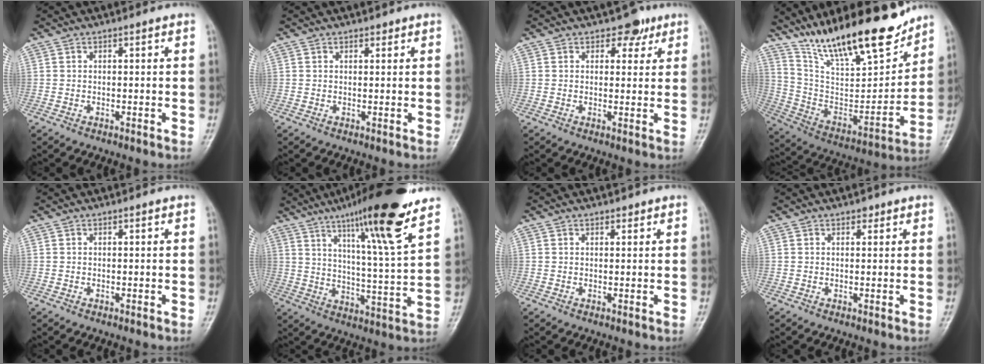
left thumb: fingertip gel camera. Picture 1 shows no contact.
{"total": 0.8, "force": [0.6, 0.4, 0.2], "torque": [0.002, -0.004, 0.007]}
{"total": 3.5, "force": [2.3, 2.3, 1.3], "torque": [0.007, -0.010, 0.030]}
{"total": 23.7, "force": [18.0, 6.6, 13.9], "torque": [-0.195, -0.087, 0.314]}
{"total": 0.0}
{"total": 19.3, "force": [12.4, 1.5, 14.8], "torque": [-0.210, -0.057, 0.190]}
{"total": 0.7, "force": [0.6, 0.4, 0.2], "torque": [0.001, -0.004, 0.007]}
{"total": 1.0, "force": [0.7, 0.6, 0.4], "torque": [0.002, -0.004, 0.006]}